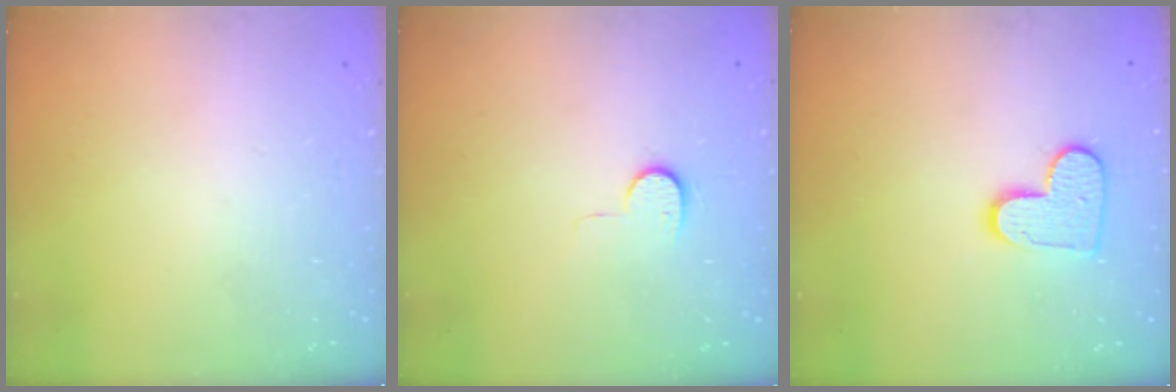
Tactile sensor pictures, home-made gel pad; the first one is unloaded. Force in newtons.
{"total": 6.2, "press": 6.2, "slide": 0.6}
{"total": 9.7, "press": 9.7, "slide": 0.5}